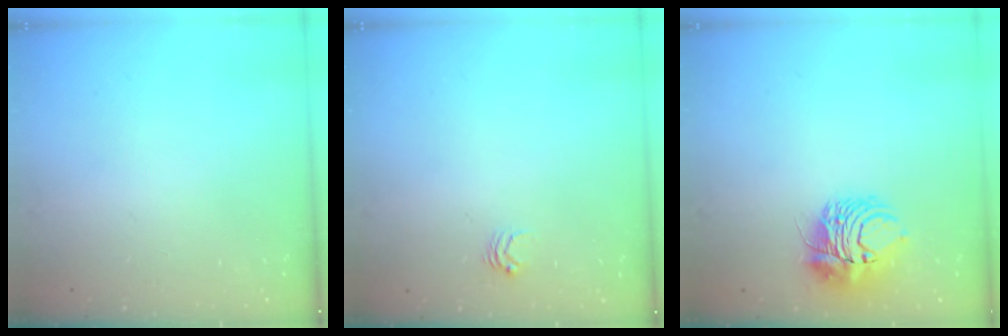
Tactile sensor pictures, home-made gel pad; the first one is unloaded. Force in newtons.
{"total": 2.9, "press": 2.8, "slide": 0.4}
{"total": 9.0, "press": 8.9, "slide": 1.3}